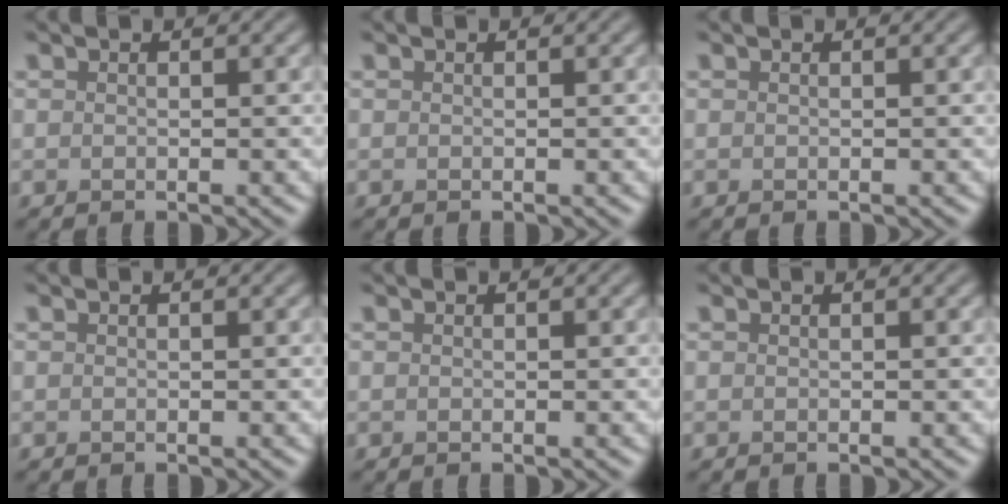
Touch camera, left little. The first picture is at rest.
{"total": 0.0}
{"total": 0.0}
{"total": 0.0}
{"total": 0.0}
{"total": 0.0}